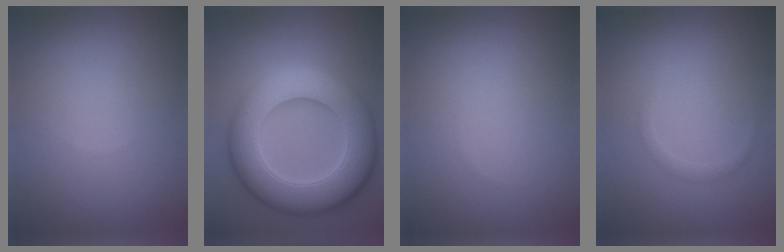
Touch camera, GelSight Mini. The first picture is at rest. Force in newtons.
{"total": 11.5, "press": 11.5, "slide": 0.4}
{"total": 0.0}
{"total": 1.0, "press": 1.0, "slide": 0.1}